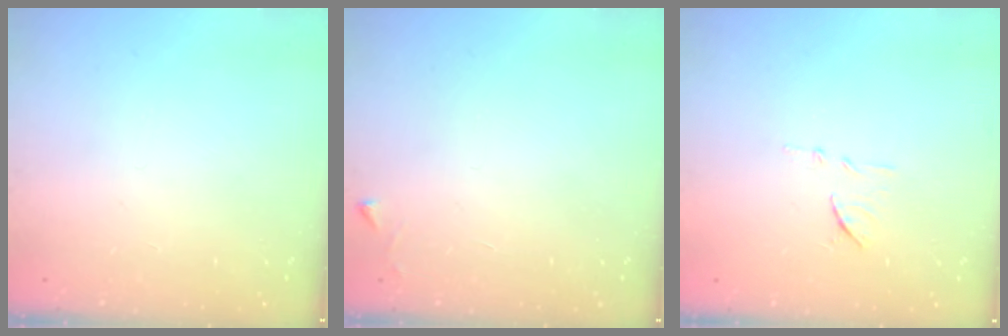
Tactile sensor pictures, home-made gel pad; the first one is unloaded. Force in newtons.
{"total": 2.3, "press": 2.3, "slide": 0.4}
{"total": 8.2, "press": 8.2, "slide": 0.2}